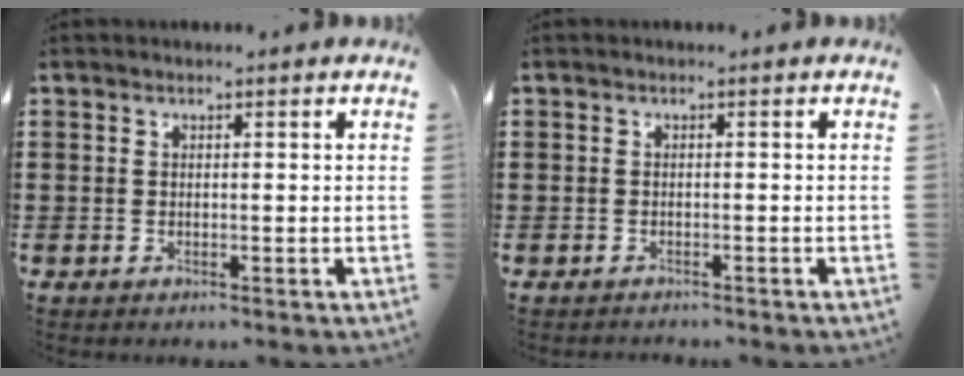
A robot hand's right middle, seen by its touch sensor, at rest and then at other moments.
{"total": 0.8, "force": [-0.8, 0.3, -0.2], "torque": [0.003, 0.005, -0.018]}